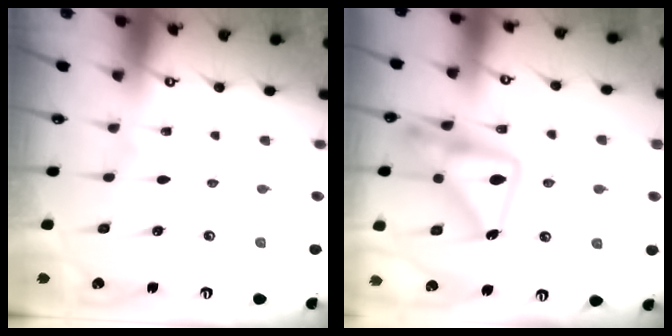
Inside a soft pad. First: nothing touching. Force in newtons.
{"total": 20.6, "press": 20.5, "slide": 1.5}